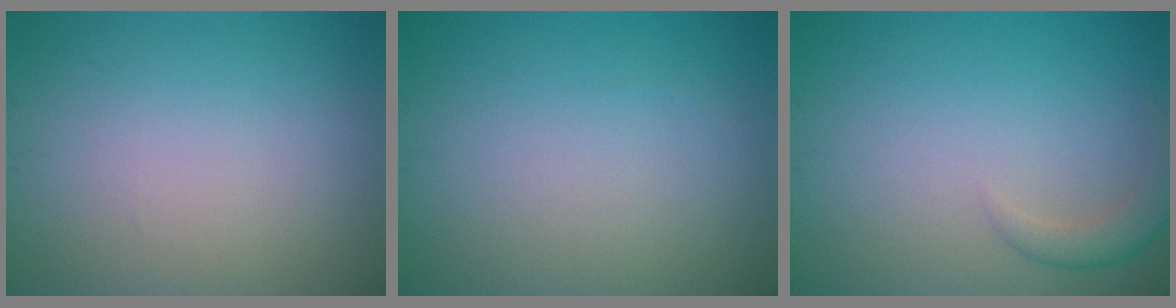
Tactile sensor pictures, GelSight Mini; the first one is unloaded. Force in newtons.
{"total": 0.0}
{"total": 2.0, "press": 2.0, "slide": 0.1}